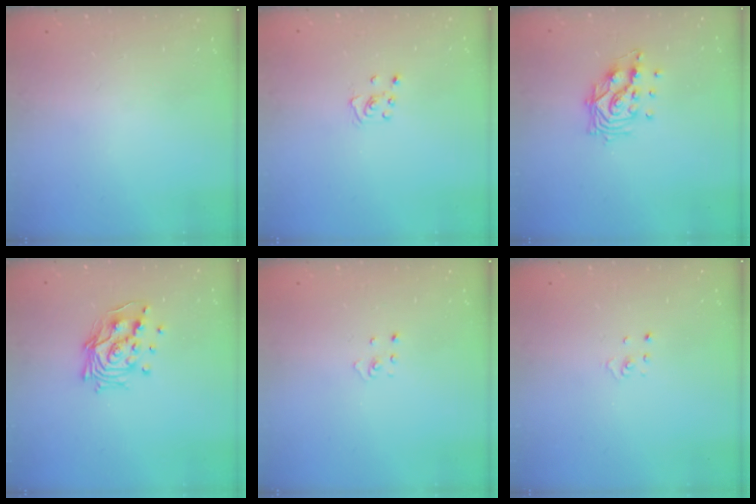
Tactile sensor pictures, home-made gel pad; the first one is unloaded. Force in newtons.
{"total": 2.8, "press": 2.8, "slide": 0.3}
{"total": 10.8, "press": 10.8, "slide": 0.7}
{"total": 12.9, "press": 12.8, "slide": 1.1}
{"total": 1.9, "press": 1.9, "slide": 0.1}
{"total": 1.1, "press": 1.1, "slide": 0.1}